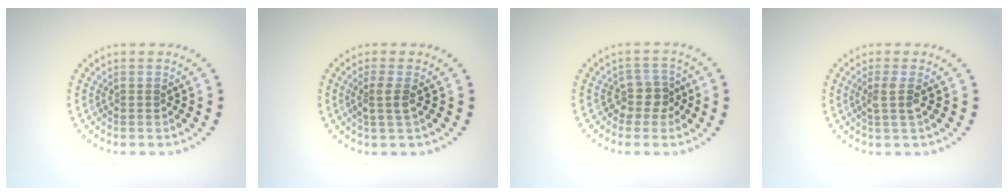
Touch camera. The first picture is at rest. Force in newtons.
{"total": 1.8, "press": 1.4, "slide": 1.0}
{"total": 2.3, "press": 1.8, "slide": 1.4}
{"total": 1.7, "press": 1.3, "slide": 1.2}